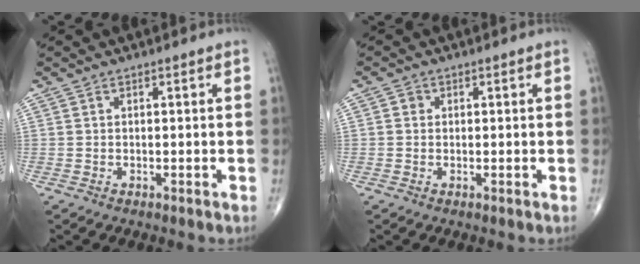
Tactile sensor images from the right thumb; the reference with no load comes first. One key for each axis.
{"total": 1.2, "fx": 0.1, "fy": 1.1, "fz": 0.4, "tx": 0.000, "ty": 0.002, "tz": -0.001}